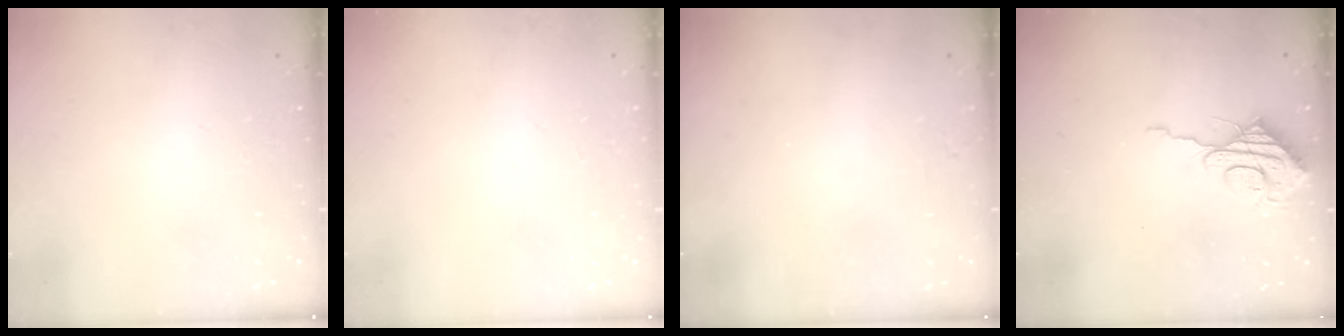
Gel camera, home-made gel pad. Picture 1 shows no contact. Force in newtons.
{"total": 0.0}
{"total": 2.5, "press": 2.5, "slide": 0.2}
{"total": 9.5, "press": 9.5, "slide": 0.7}